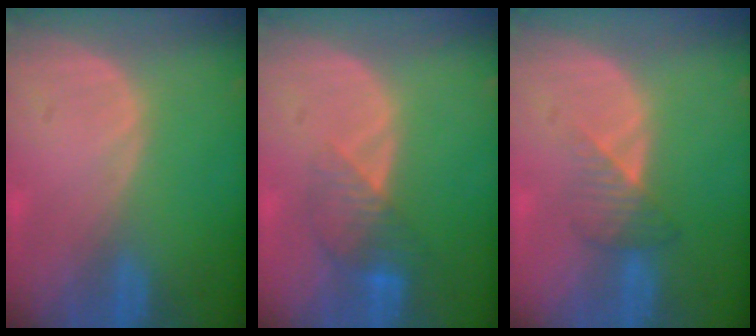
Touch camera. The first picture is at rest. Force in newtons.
{"total": 4.2, "press": 4.1, "slide": 0.8}
{"total": 3.4, "press": 3.2, "slide": 1.1}